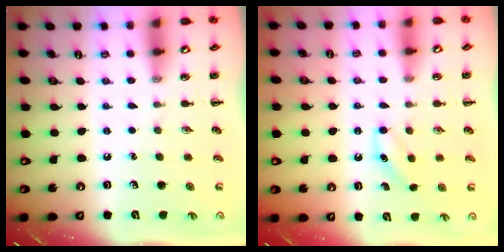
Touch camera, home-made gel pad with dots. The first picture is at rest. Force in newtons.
{"total": 4.6, "press": 4.5, "slide": 1.1}